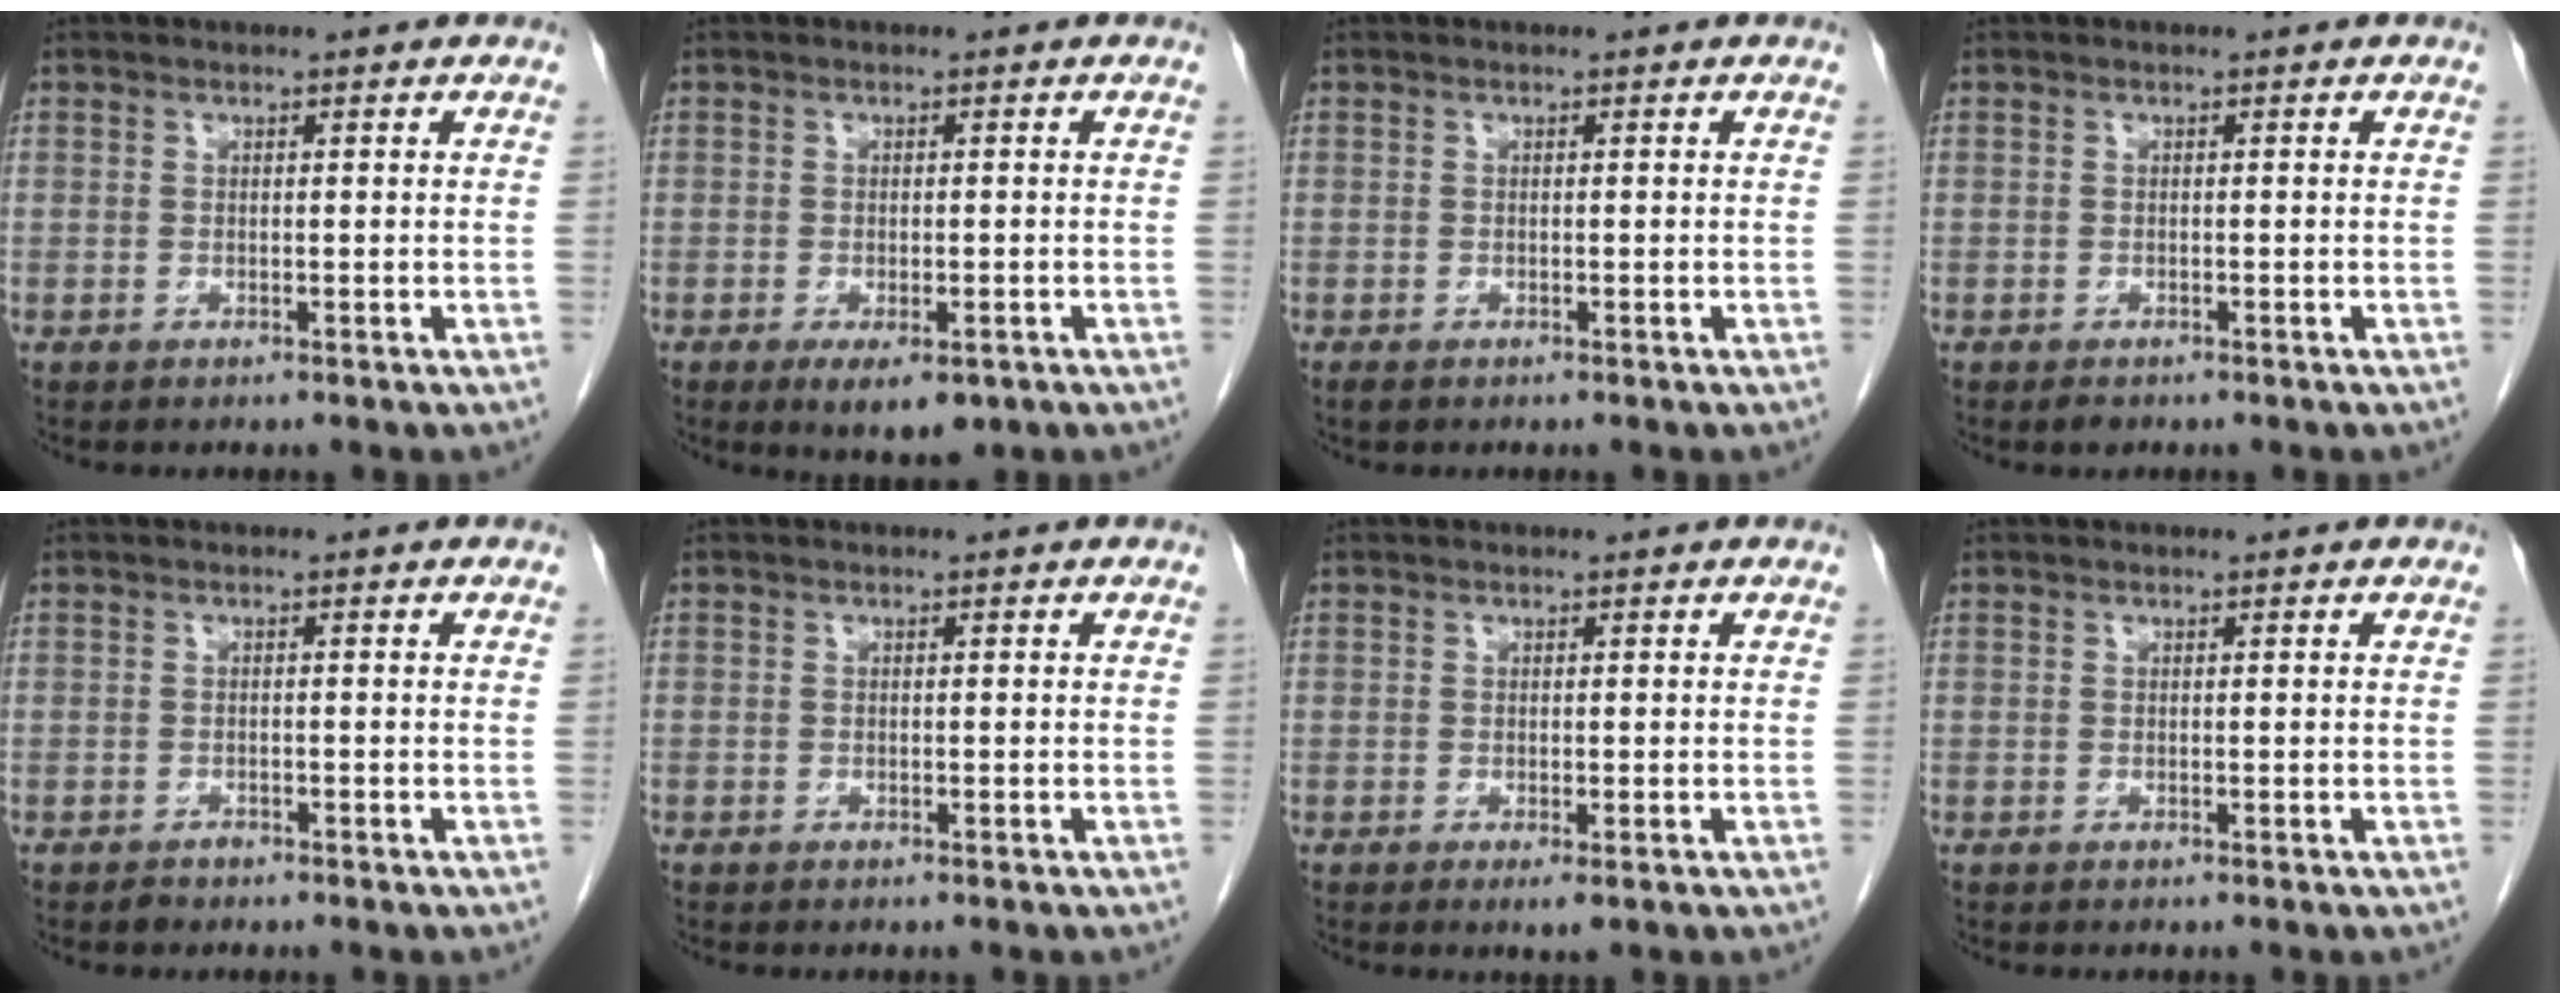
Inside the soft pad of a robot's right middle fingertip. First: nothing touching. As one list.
[{"total": 5.2, "force": [-2.8, 2.0, 3.9], "torque": [-0.053, -0.008, -0.033]}, {"total": 0.7, "force": [-0.5, 0.3, 0.4], "torque": [-0.011, -0.001, -0.007]}, {"total": 0.8, "force": [-0.6, 0.4, 0.4], "torque": [-0.007, -0.001, -0.006]}, {"total": 1.0, "force": [-0.8, 0.5, 0.1], "torque": [-0.005, 0.001, -0.014]}, {"total": 0.0}, {"total": 1.6, "force": [-0.7, 0.4, 1.4], "torque": [-0.015, -0.003, -0.009]}, {"total": 0.0}]